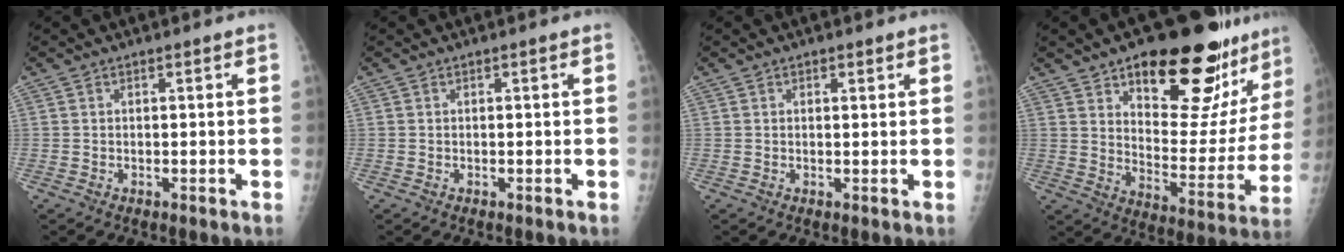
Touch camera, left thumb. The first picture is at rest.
{"total": 0.0}
{"total": 1.1, "force": [0.7, 0.6, 0.6], "torque": [-0.003, -0.003, 0.008]}
{"total": 26.3, "force": [17.5, 10.1, 16.8], "torque": [-0.183, -0.087, 0.249]}